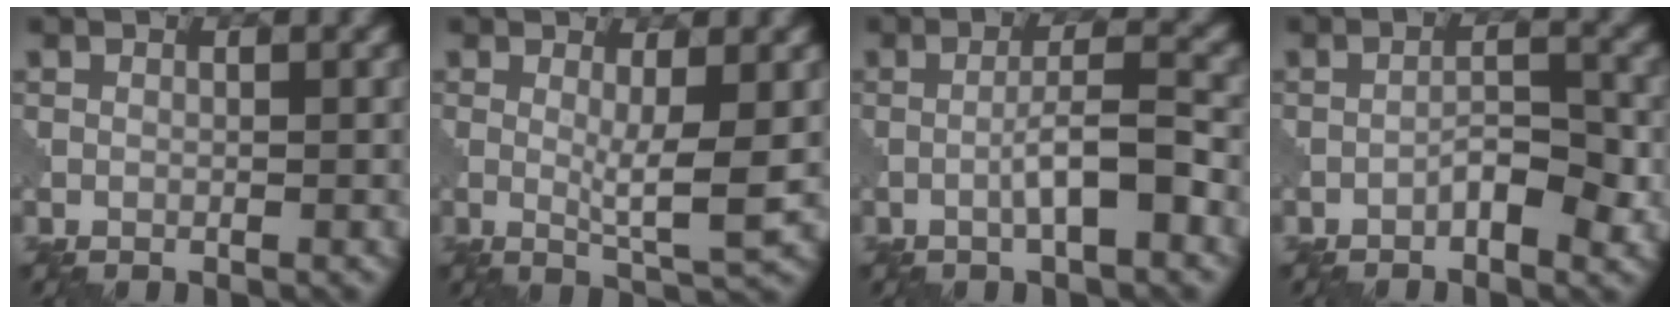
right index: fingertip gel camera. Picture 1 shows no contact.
{"total": 3.6, "force": [0.3, 0.5, 3.6], "torque": [-0.060, -0.012, 0.007]}
{"total": 4.0, "force": [-1.3, 0.5, 3.7], "torque": [-0.062, 0.013, -0.028]}
{"total": 3.1, "force": [-1.5, 1.1, 2.4], "torque": [-0.037, 0.009, -0.026]}